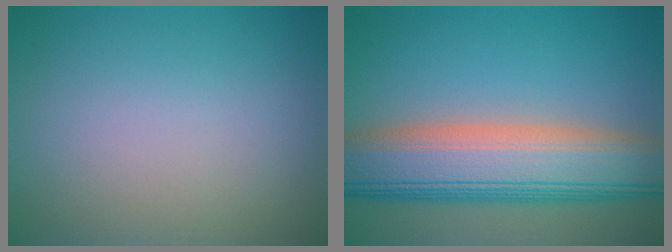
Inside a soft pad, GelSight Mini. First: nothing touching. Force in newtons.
{"total": 10.7, "press": 10.7, "slide": 0.4}